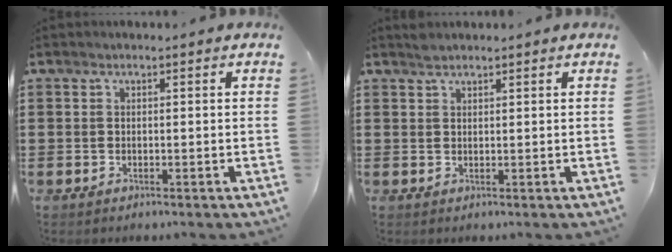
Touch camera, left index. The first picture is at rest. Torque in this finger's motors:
{"motor_torque": [-0.21, -0.23, 0.01, 0.00]}